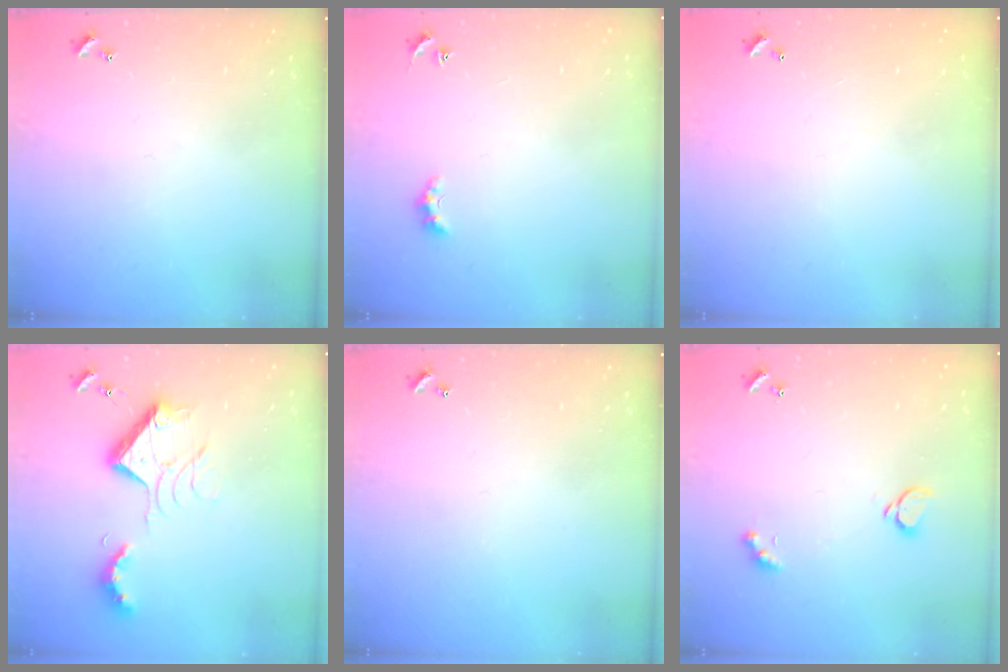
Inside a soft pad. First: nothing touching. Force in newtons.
{"total": 2.4, "press": 2.3, "slide": 0.5}
{"total": 3.0, "press": 3.0, "slide": 0.1}
{"total": 13.7, "press": 13.6, "slide": 1.5}
{"total": 0.0}
{"total": 1.4, "press": 1.4, "slide": 0.3}